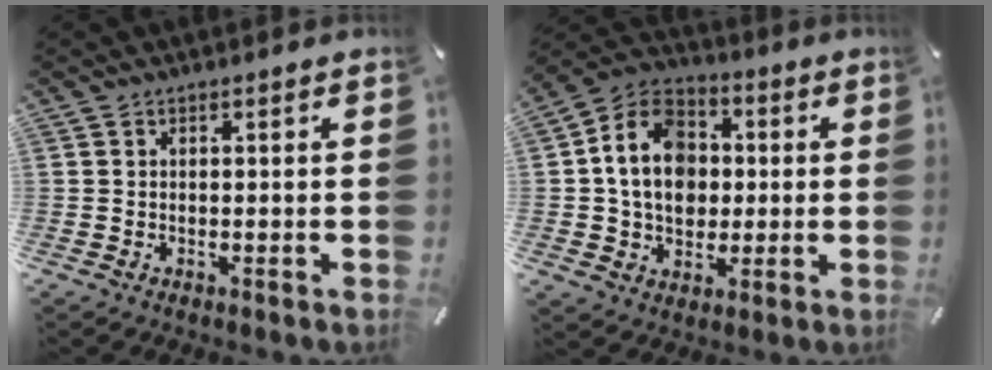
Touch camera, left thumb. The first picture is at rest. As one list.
[{"total": 13.7, "force": [-0.1, 11.5, 7.5], "torque": [-0.160, 0.019, -0.006]}]